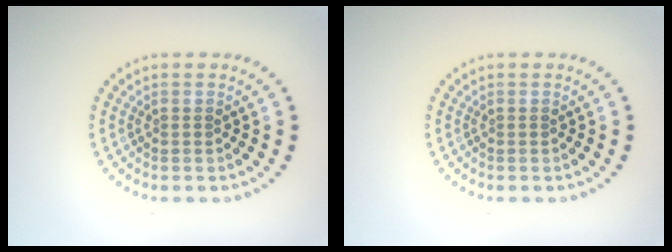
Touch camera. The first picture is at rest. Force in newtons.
{"total": 0.0}